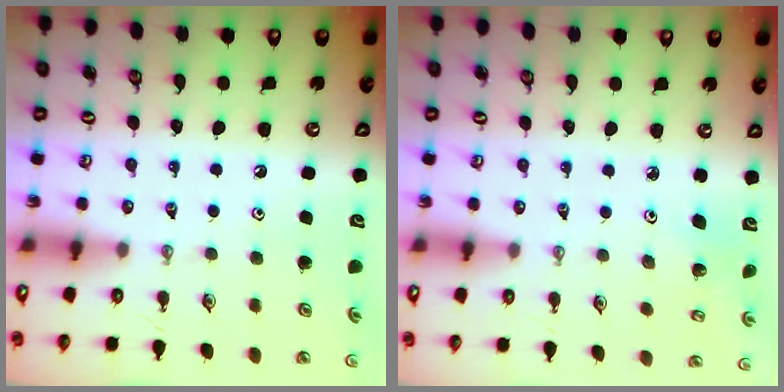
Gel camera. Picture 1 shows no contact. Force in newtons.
{"total": 2.7, "press": 2.7, "slide": 0.4}